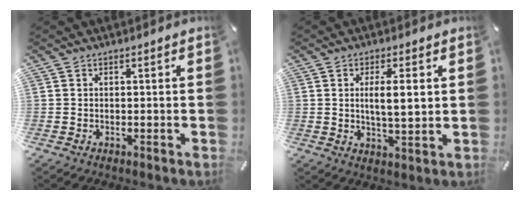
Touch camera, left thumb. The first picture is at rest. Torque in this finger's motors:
{"motor_torque": [0.94, 0.84, 0.46, 0.28, 0.14]}